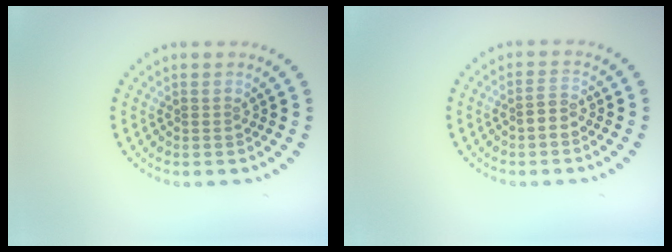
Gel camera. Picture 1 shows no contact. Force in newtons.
{"total": 1.3, "press": 1.2, "slide": 0.5}